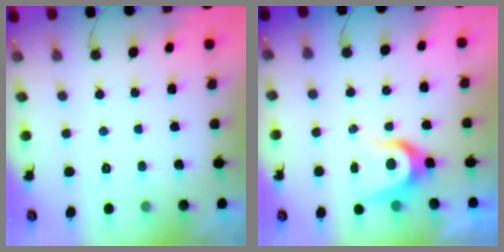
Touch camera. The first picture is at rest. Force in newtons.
{"total": 7.1, "press": 7.1, "slide": 0.5}